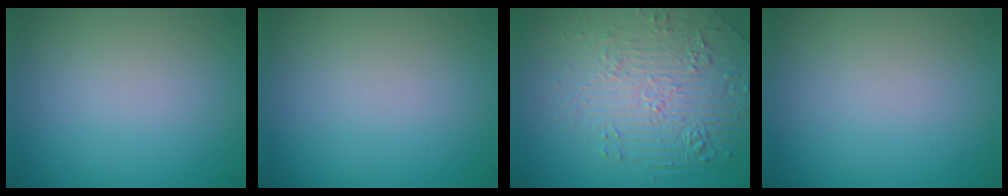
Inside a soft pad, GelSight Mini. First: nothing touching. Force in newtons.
{"total": 0.0}
{"total": 5.4, "press": 4.8, "slide": 2.3}
{"total": 0.0}